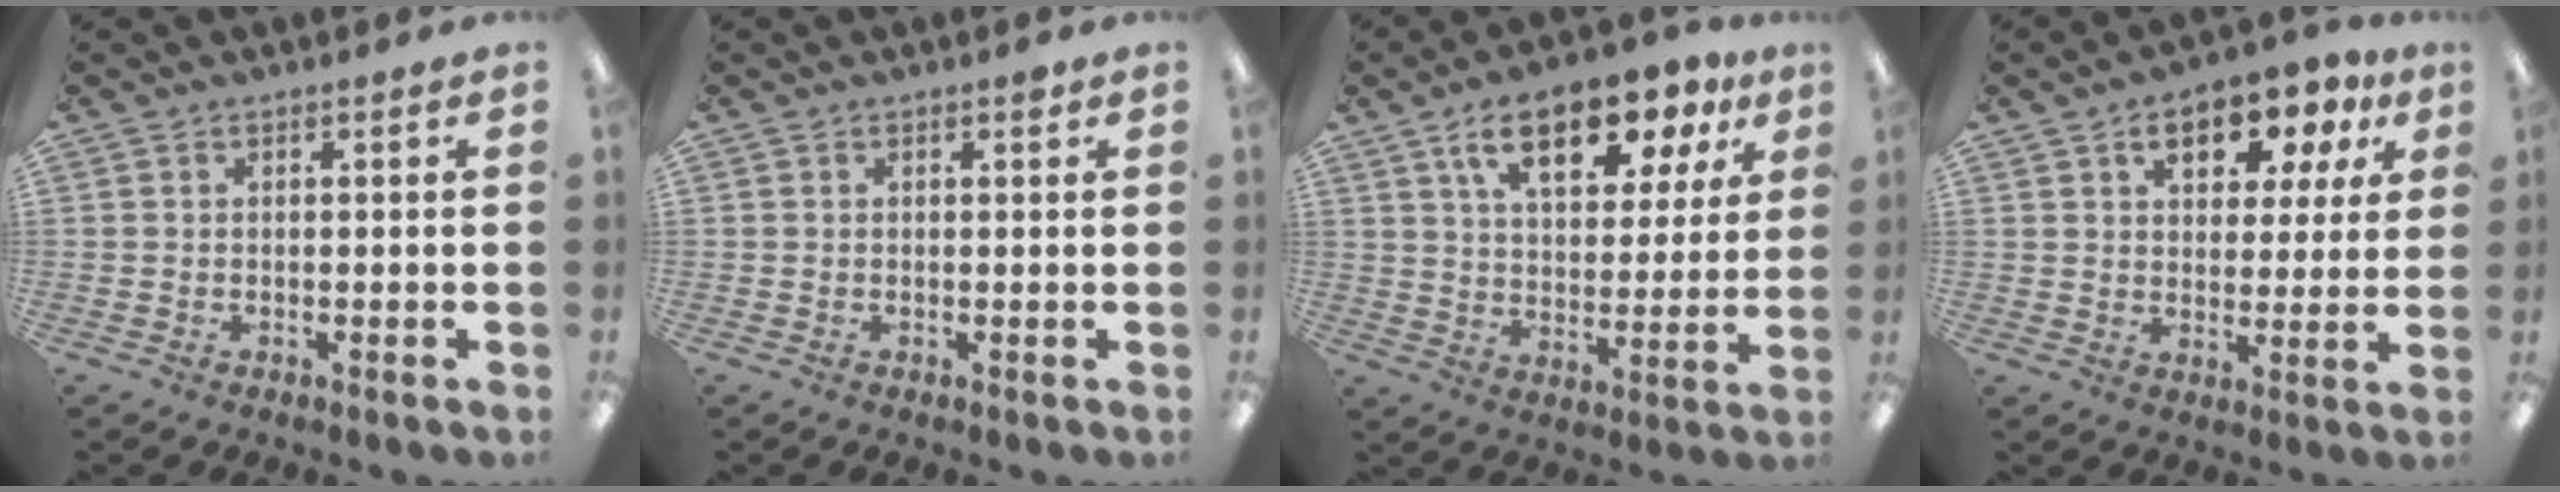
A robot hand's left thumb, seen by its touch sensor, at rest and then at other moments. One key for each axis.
{"total": 0.9, "fx": 0.6, "fy": 0.3, "fz": 0.6, "tx": -0.005, "ty": -0.002, "tz": 0.008}
{"total": 16.2, "fx": 9.7, "fy": 7.5, "fz": 10.5, "tx": -0.162, "ty": -0.033, "tz": 0.165}
{"total": 10.8, "fx": 5.7, "fy": 5.9, "fz": 6.9, "tx": -0.089, "ty": -0.016, "tz": 0.095}